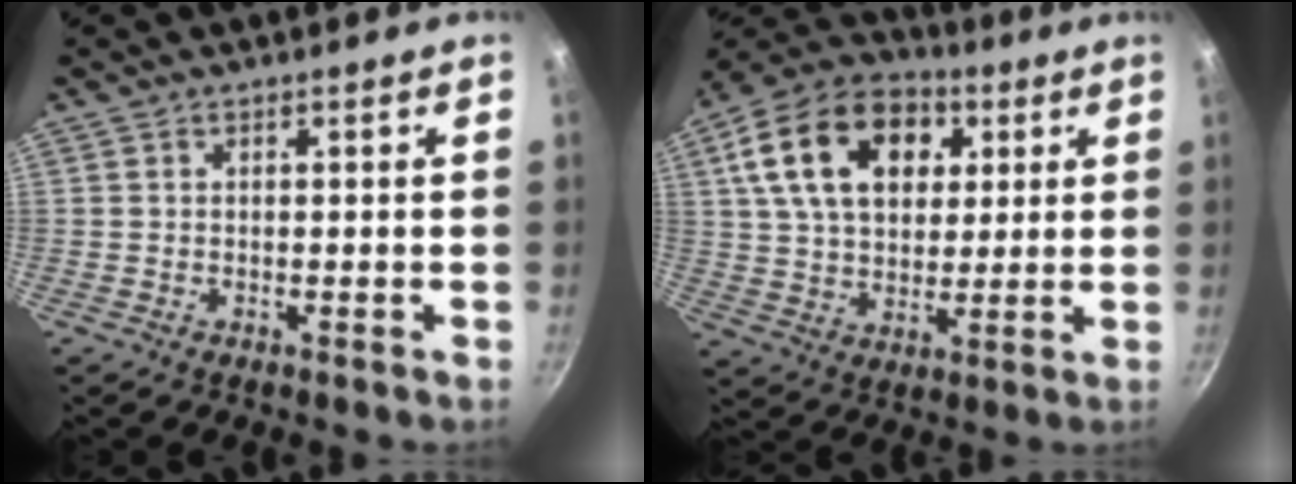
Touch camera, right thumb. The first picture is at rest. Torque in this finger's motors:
{"motor_torque": [0.17, 3.91, 1.78, 0.15, 0.45]}